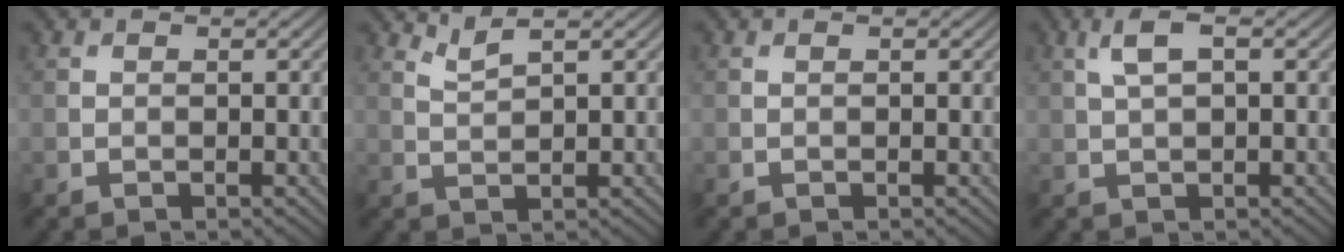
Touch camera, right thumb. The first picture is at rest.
{"total": 2.2, "force": [1.7, 0.2, 1.3], "torque": [-0.037, 0.002, 0.042]}
{"total": 0.0}
{"total": 3.5, "force": [1.2, 1.2, 3.1], "torque": [-0.075, 0.008, 0.023]}